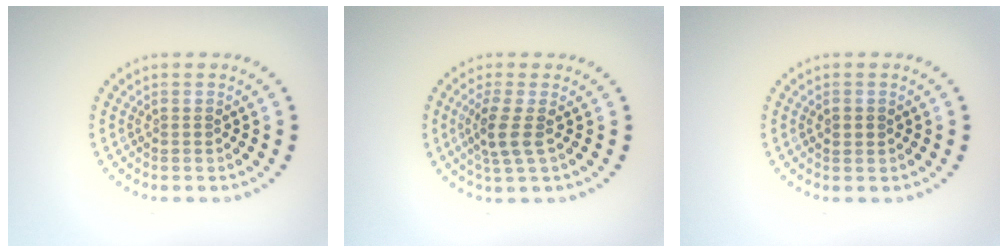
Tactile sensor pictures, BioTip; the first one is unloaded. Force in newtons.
{"total": 2.6, "press": 2.1, "slide": 1.6}
{"total": 1.4, "press": 1.4, "slide": 0.2}